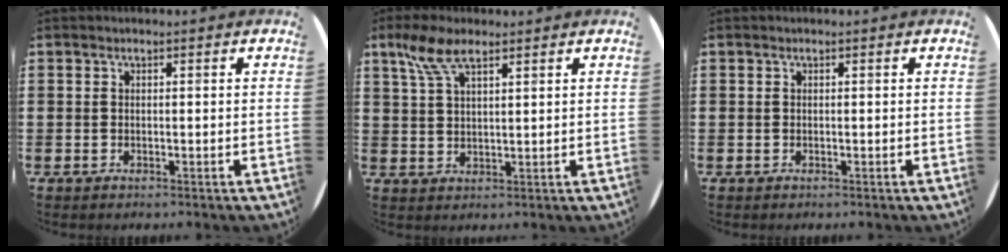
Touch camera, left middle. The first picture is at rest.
{"total": 6.0, "force": [3.8, 2.1, 4.2], "torque": [-0.092, 0.005, 0.069]}
{"total": 0.0}